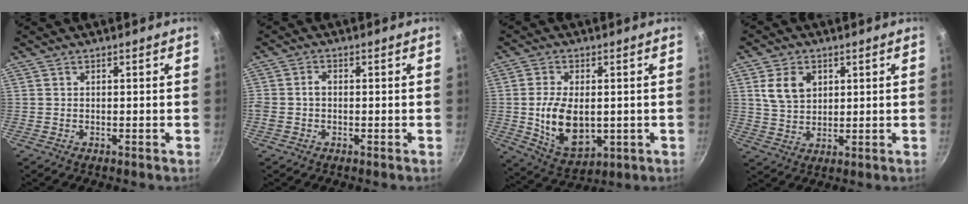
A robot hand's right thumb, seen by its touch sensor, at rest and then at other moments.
{"total": 2.6, "force": [-0.3, 1.9, 1.7], "torque": [-0.031, 0.010, -0.008]}
{"total": 12.5, "force": [-0.5, 7.5, 9.9], "torque": [-0.166, -0.009, 0.009]}
{"total": 7.7, "force": [2.5, 5.8, 4.4], "torque": [-0.061, -0.008, 0.048]}